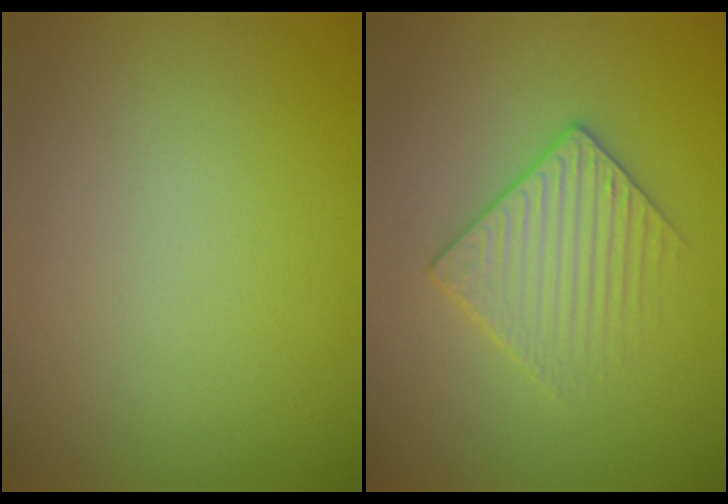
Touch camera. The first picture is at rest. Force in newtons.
{"total": 2.4, "press": 2.1, "slide": 1.1}